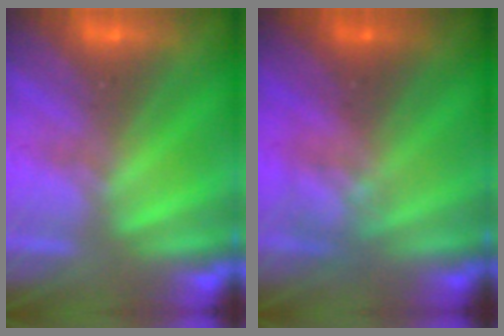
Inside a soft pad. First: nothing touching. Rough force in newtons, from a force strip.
{"total": 2.4}